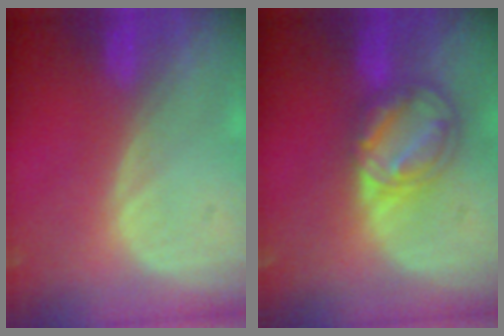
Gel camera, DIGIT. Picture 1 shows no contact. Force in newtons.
{"total": 8.0, "press": 6.8, "slide": 4.2}